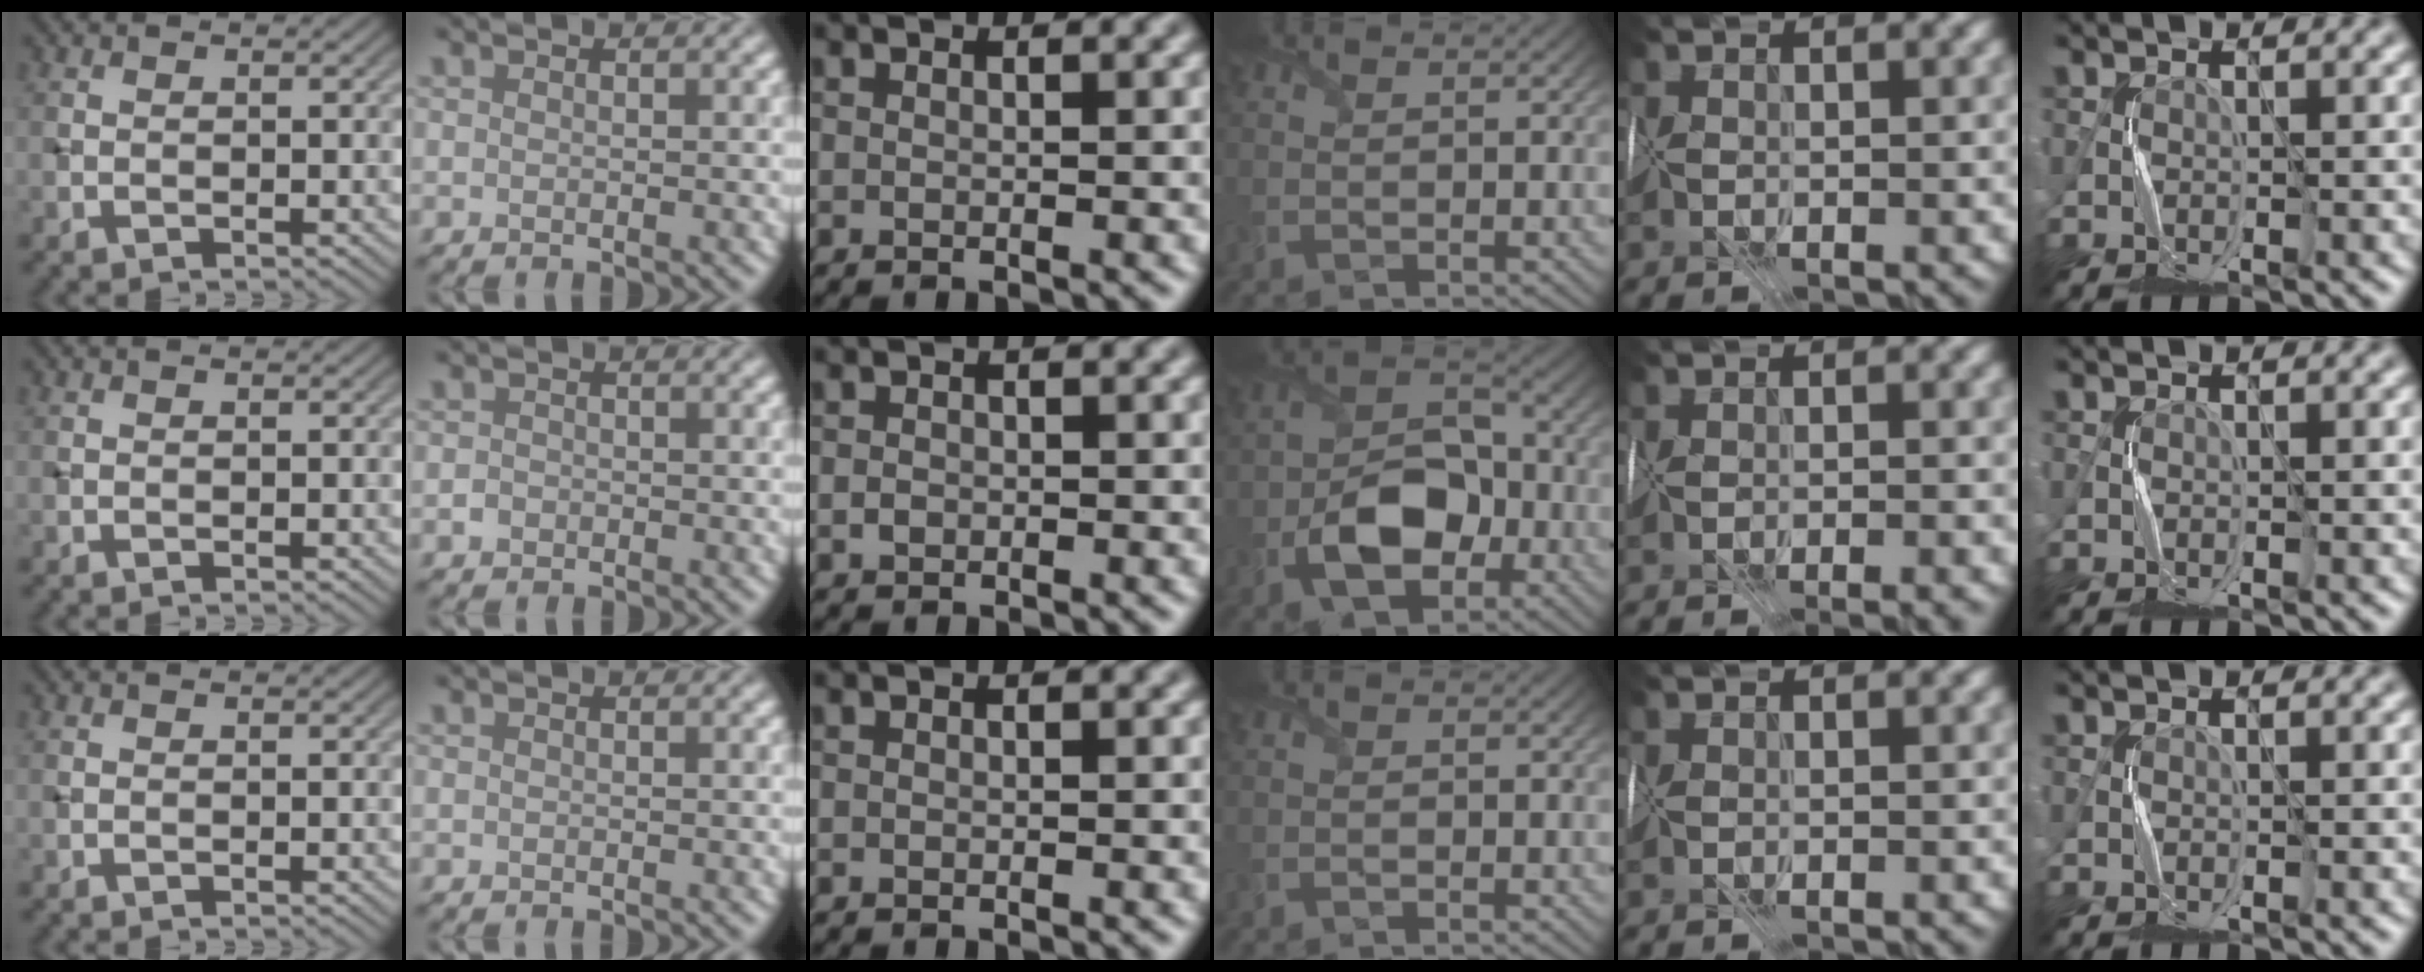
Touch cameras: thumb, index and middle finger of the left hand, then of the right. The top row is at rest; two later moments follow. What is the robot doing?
{"motion": "fold", "object": "tissue"}